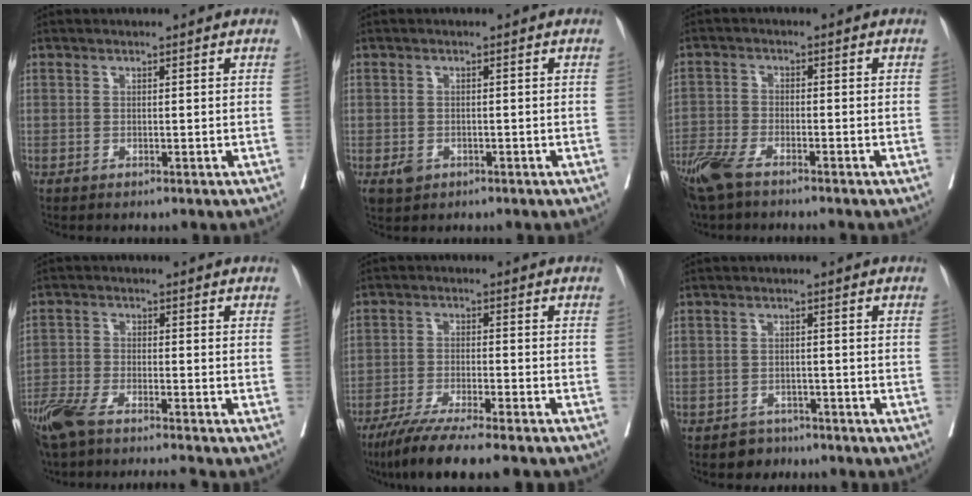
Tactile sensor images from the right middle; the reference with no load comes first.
{"total": 2.0, "force": [-0.9, 1.6, 0.9], "torque": [-0.013, 0.001, -0.006]}
{"total": 7.6, "force": [-5.9, 1.7, 4.4], "torque": [-0.092, -0.018, -0.115]}
{"total": 9.4, "force": [-7.9, 0.6, 5.0], "torque": [-0.091, -0.021, -0.142]}
{"total": 11.3, "force": [-9.3, 0.3, 6.5], "torque": [-0.097, -0.028, -0.149]}
{"total": 2.8, "force": [-2.2, 1.7, -0.2], "torque": [-0.008, 0.006, -0.032]}